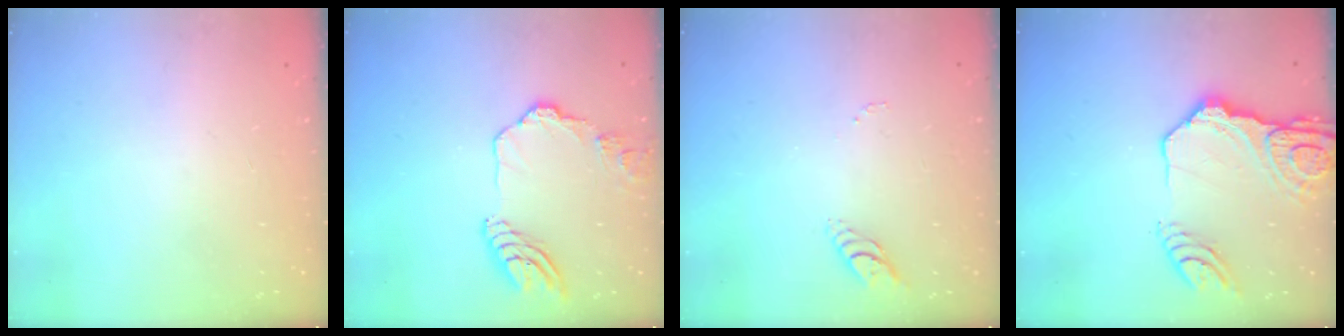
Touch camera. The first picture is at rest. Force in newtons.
{"total": 13.8, "press": 13.7, "slide": 1.8}
{"total": 4.8, "press": 4.8, "slide": 0.5}
{"total": 17.7, "press": 17.5, "slide": 2.2}